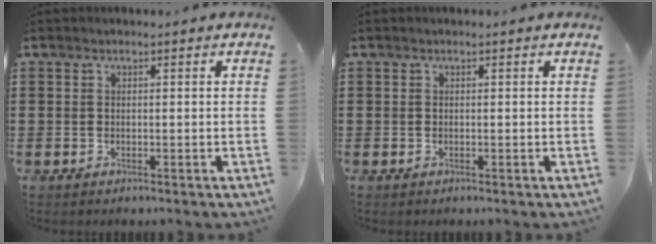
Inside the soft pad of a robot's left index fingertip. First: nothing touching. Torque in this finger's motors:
{"motor_torque": [0.00, 0.00, 0.00, 0.00]}